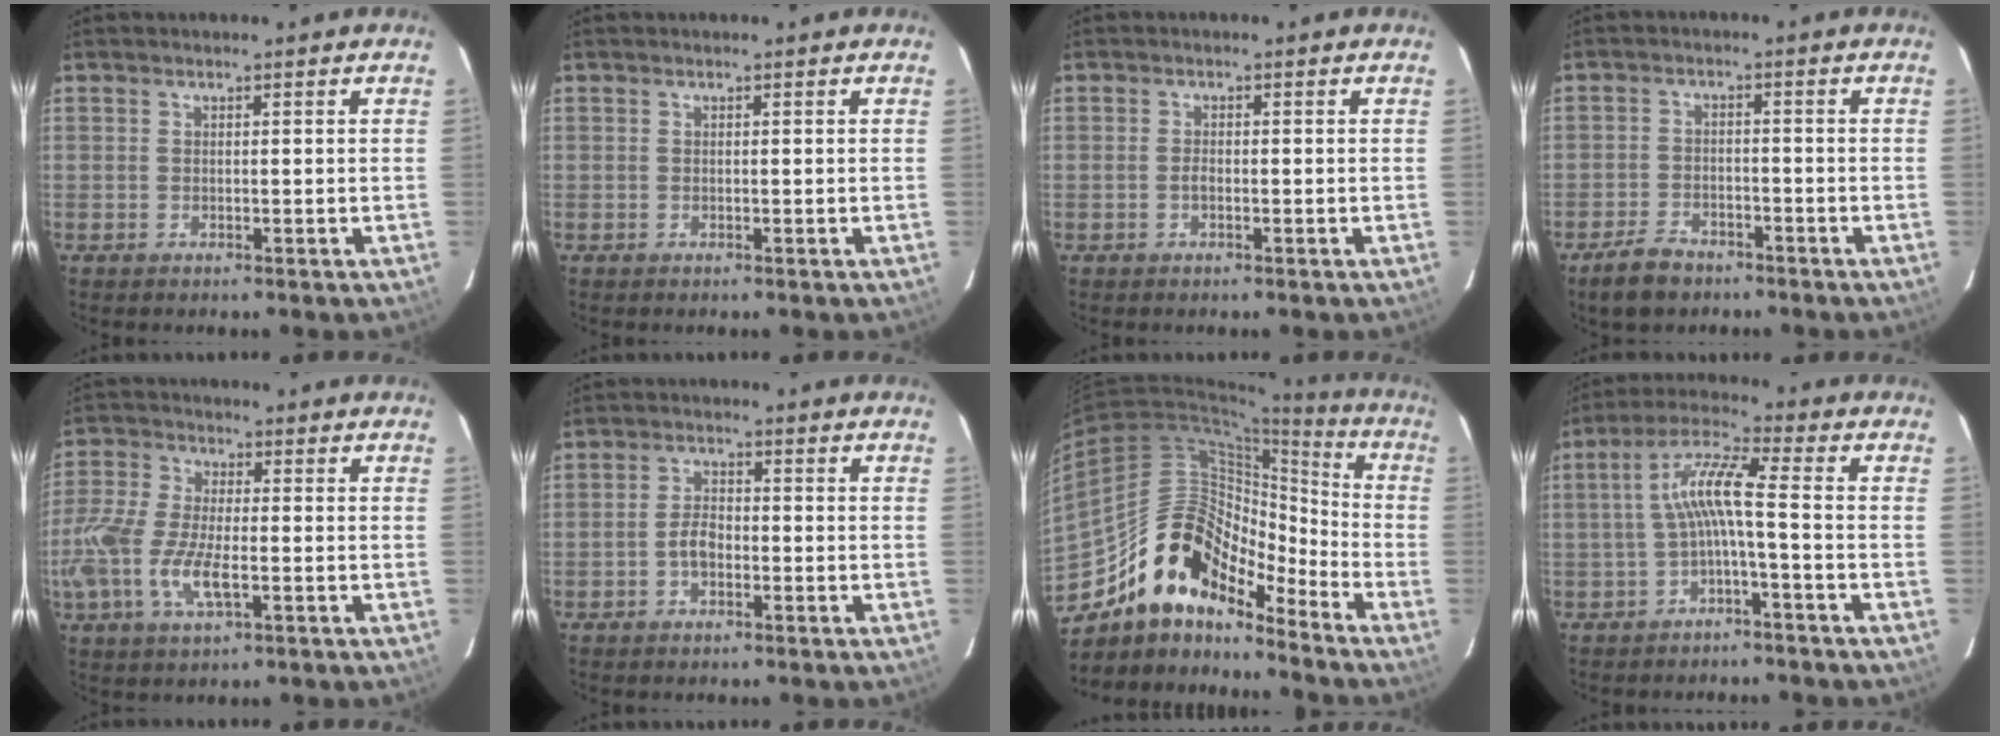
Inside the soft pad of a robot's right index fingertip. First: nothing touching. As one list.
[{"total": 0.0}, {"total": 1.2, "force": [-0.4, 0.6, 0.9], "torque": [-0.019, 0.002, -0.009]}, {"total": 6.3, "force": [-4.8, 3.3, 2.4], "torque": [-0.069, 0.004, -0.079]}, {"total": 12.9, "force": [-3.9, 5.1, 11.2], "torque": [-0.250, -0.009, -0.080]}, {"total": 3.7, "force": [-1.4, 2.1, 2.7], "torque": [-0.055, 0.008, -0.025]}, {"total": 16.2, "force": [-12.4, 7.4, 7.4], "torque": [-0.132, 0.031, -0.227]}, {"total": 7.3, "force": [-1.7, 0.3, 7.1], "torque": [-0.161, 0.019, -0.031]}]